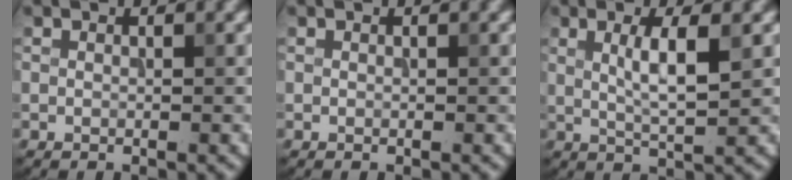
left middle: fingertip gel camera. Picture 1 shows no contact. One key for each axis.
{"total": 0.0}
{"total": 3.8, "fx": 1.0, "fy": 0.8, "fz": 3.6, "tx": -0.063, "ty": 0.000, "tz": 0.017}